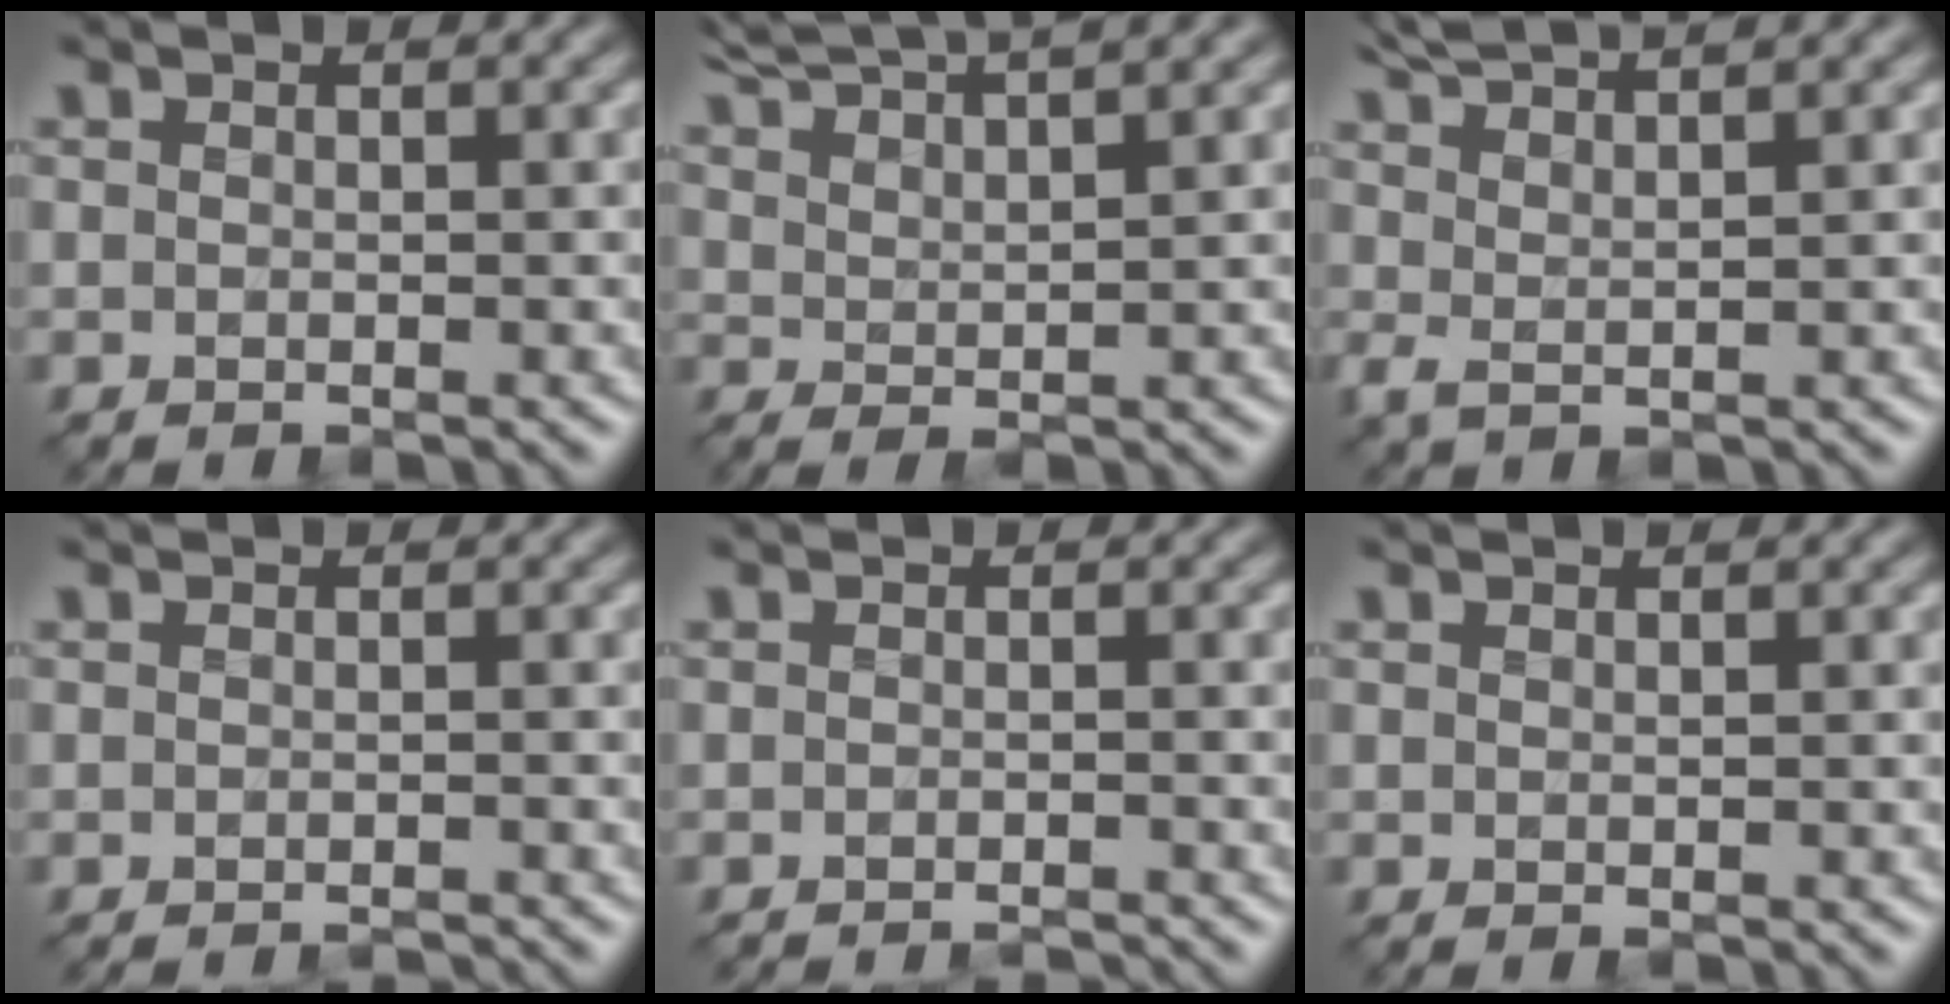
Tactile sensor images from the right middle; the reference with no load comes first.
{"total": 7.6, "force": [6.3, 1.3, 4.1], "torque": [-0.062, 0.019, 0.085]}
{"total": 4.1, "force": [3.3, 0.8, 2.4], "torque": [-0.047, 0.016, 0.062]}
{"total": 1.9, "force": [-1.3, 0.5, 1.2], "torque": [0.003, -0.006, -0.022]}
{"total": 2.5, "force": [-2.2, 0.3, 1.2], "torque": [-0.002, -0.004, -0.031]}
{"total": 0.9, "force": [0.8, 0.1, 0.4], "torque": [-0.011, -0.003, 0.010]}